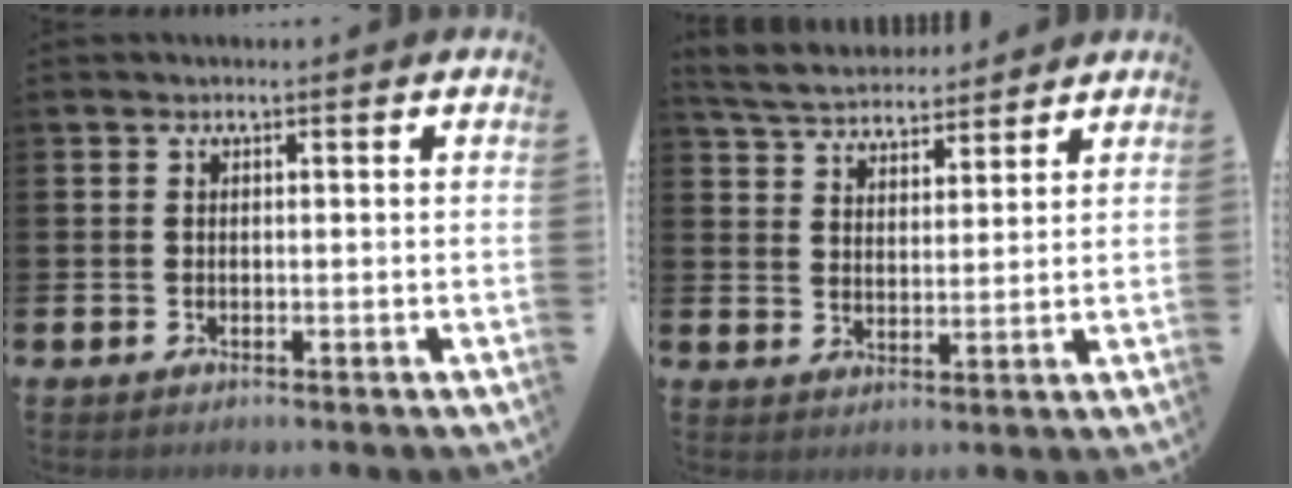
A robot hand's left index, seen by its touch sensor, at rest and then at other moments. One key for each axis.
{"total": 5.4, "fx": 5.2, "fy": 1.1, "fz": 0.4, "tx": -0.033, "ty": -0.026, "tz": 0.094}